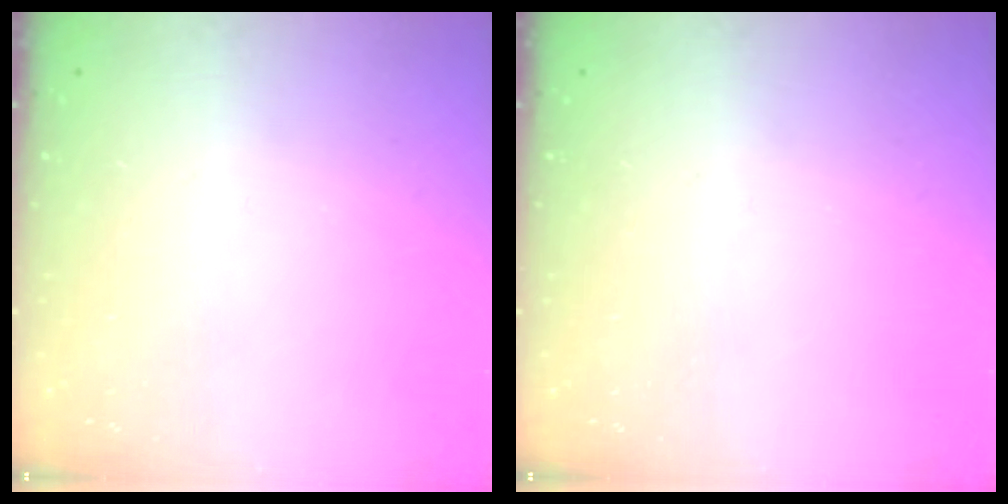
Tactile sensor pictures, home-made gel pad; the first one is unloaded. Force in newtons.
{"total": 0.0}